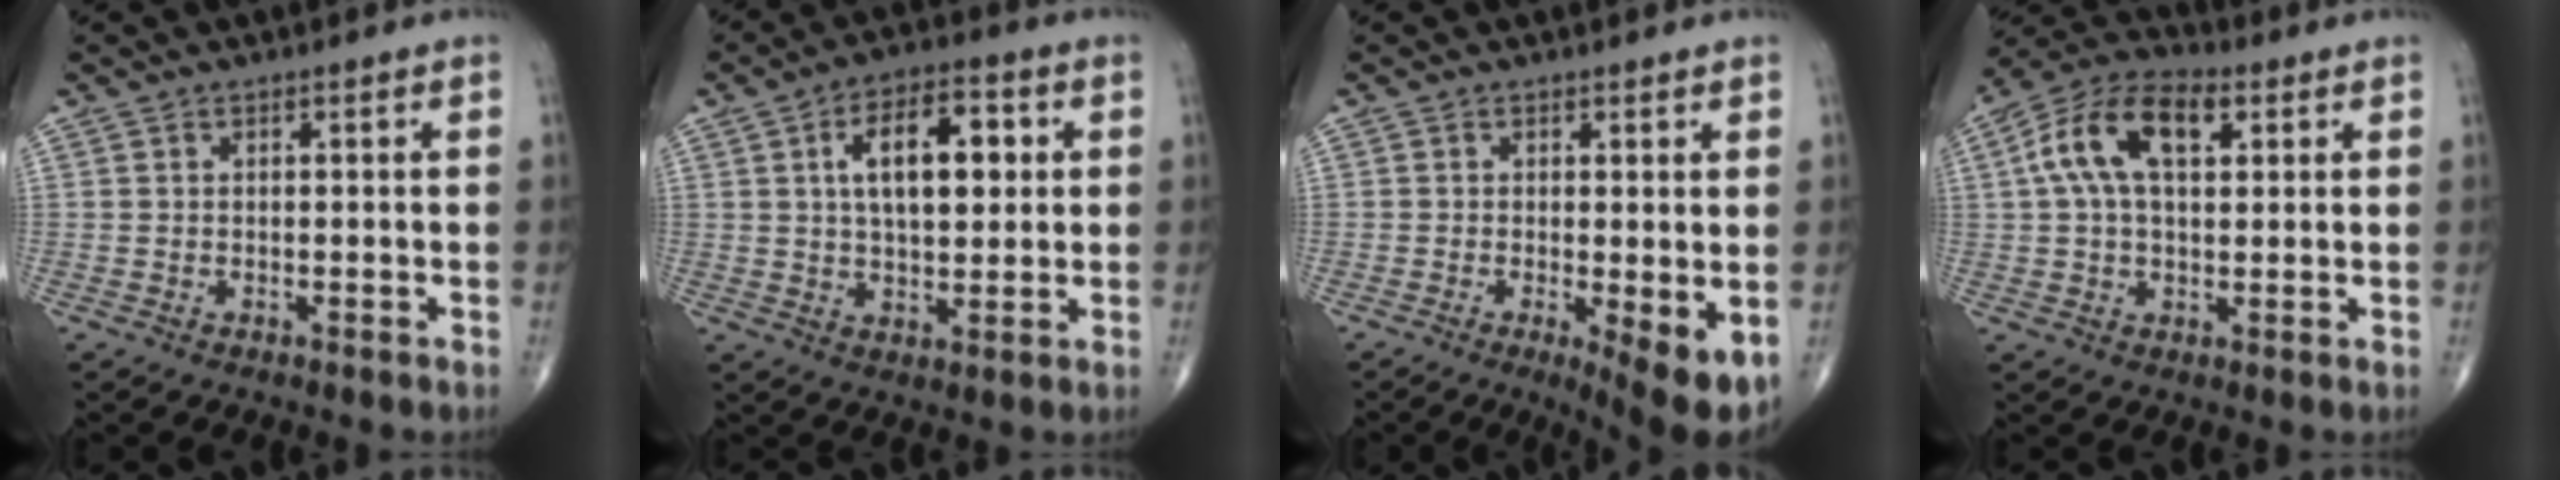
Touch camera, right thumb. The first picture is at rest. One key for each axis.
{"total": 12.4, "fx": 2.8, "fy": 6.3, "fz": 10.4, "tx": -0.143, "ty": 0.005, "tz": 0.043}
{"total": 6.7, "fx": -1.4, "fy": 1.7, "fz": 6.3, "tx": -0.089, "ty": -0.020, "tz": -0.021}
{"total": 13.2, "fx": 3.7, "fy": 7.2, "fz": 10.4, "tx": -0.195, "ty": 0.025, "tz": 0.061}